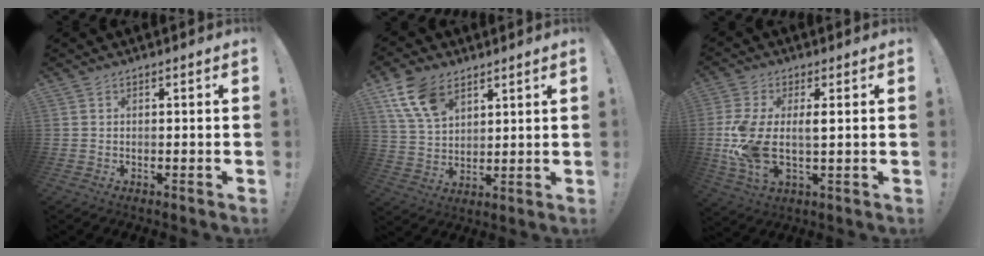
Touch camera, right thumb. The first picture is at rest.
{"total": 11.9, "force": [6.7, 7.2, 6.7], "torque": [-0.136, -0.019, 0.131]}
{"total": 10.6, "force": [0.5, 4.7, 9.5], "torque": [-0.201, -0.014, 0.011]}